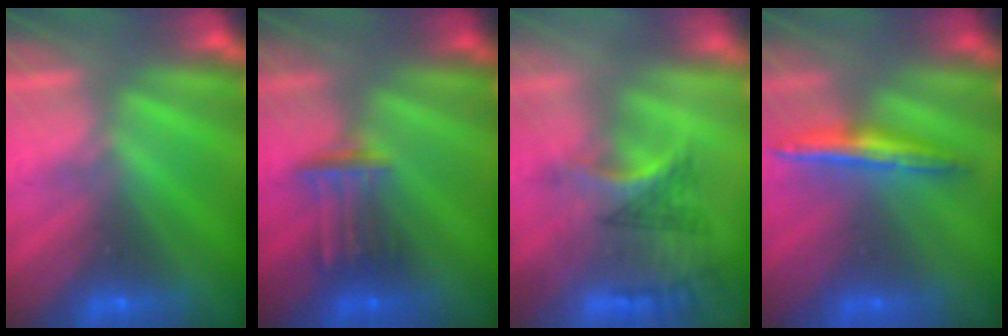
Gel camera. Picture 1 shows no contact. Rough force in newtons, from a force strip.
{"total": 3.3}
{"total": 2.9}
{"total": 1.6}